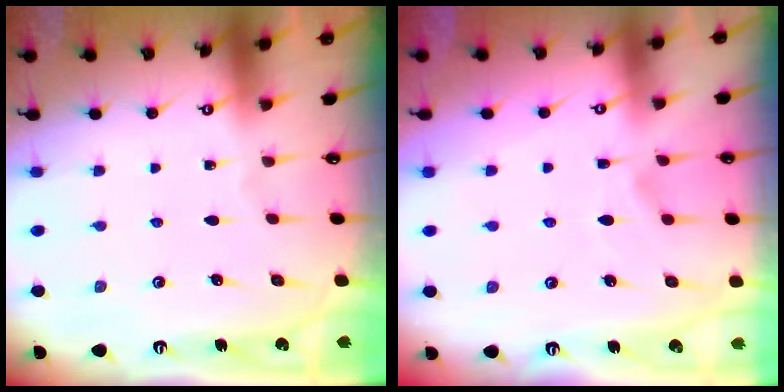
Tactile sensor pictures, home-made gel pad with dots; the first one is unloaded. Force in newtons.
{"total": 2.4, "press": 2.1, "slide": 1.2}